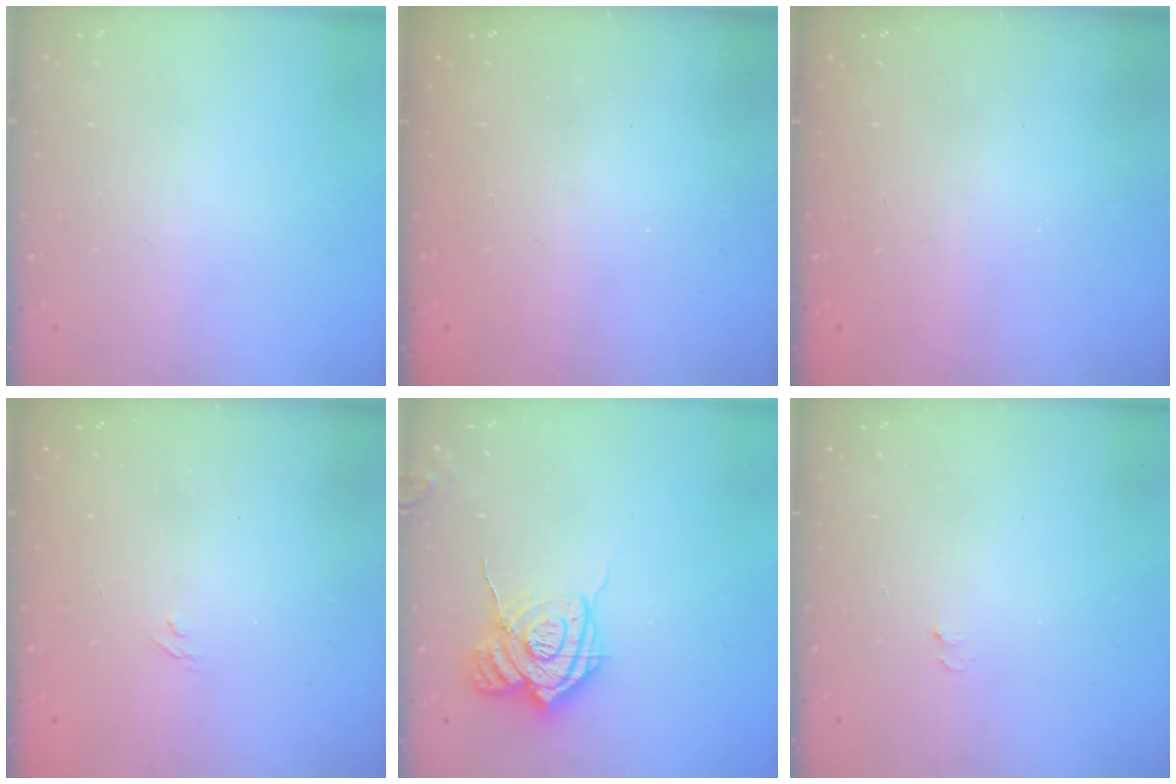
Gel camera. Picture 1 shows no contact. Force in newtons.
{"total": 2.4, "press": 2.3, "slide": 0.8}
{"total": 2.5, "press": 2.4, "slide": 0.8}
{"total": 2.0, "press": 1.7, "slide": 1.2}
{"total": 13.5, "press": 13.4, "slide": 1.4}
{"total": 3.6, "press": 3.6, "slide": 0.3}